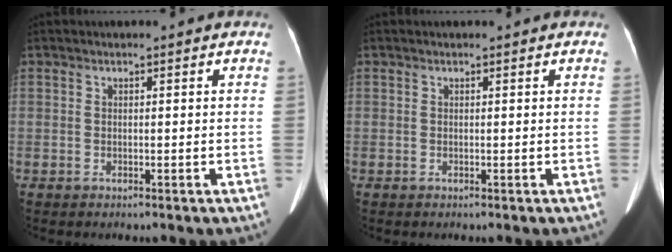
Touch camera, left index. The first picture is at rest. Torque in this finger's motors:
{"motor_torque": [-0.01, 0.05, 0.00, 0.00]}